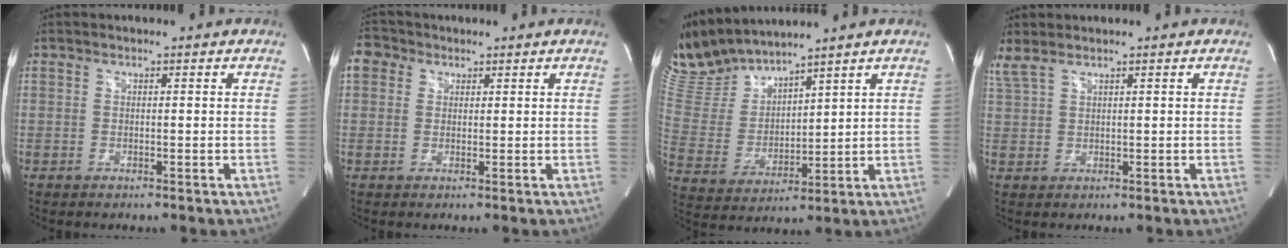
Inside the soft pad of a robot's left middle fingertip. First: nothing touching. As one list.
[{"total": 3.8, "force": [1.7, 3.2, 1.1], "torque": [-0.027, 0.018, 0.031]}, {"total": 12.0, "force": [11.5, 1.3, 3.4], "torque": [-0.088, 0.002, 0.249]}, {"total": 2.6, "force": [2.3, 0.1, 1.2], "torque": [-0.042, 0.016, 0.059]}]